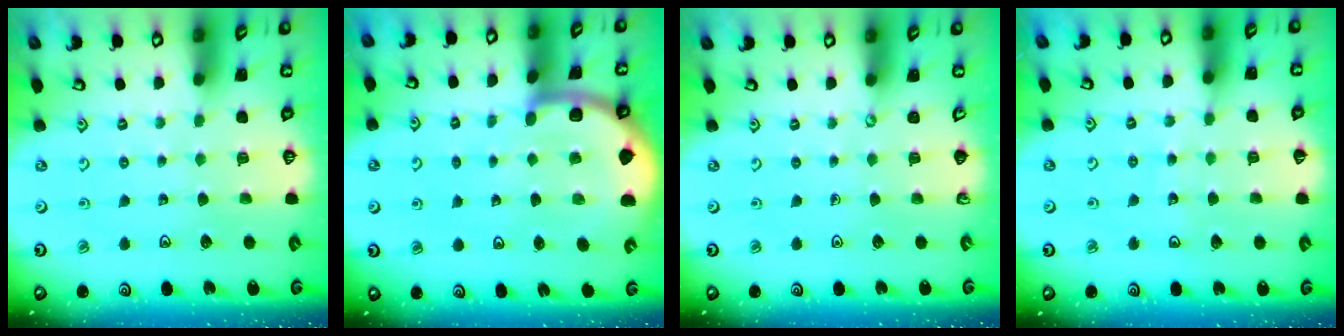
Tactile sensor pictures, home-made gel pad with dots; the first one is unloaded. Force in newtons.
{"total": 5.6, "press": 5.6, "slide": 0.8}
{"total": 0.0}
{"total": 6.1, "press": 6.1, "slide": 0.6}